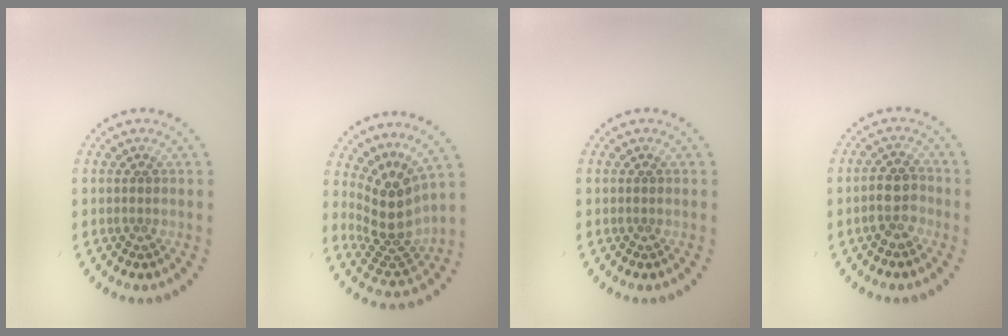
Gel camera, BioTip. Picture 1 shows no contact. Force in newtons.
{"total": 4.5, "press": 3.2, "slide": 3.1}
{"total": 0.0}
{"total": 2.8, "press": 2.6, "slide": 1.1}